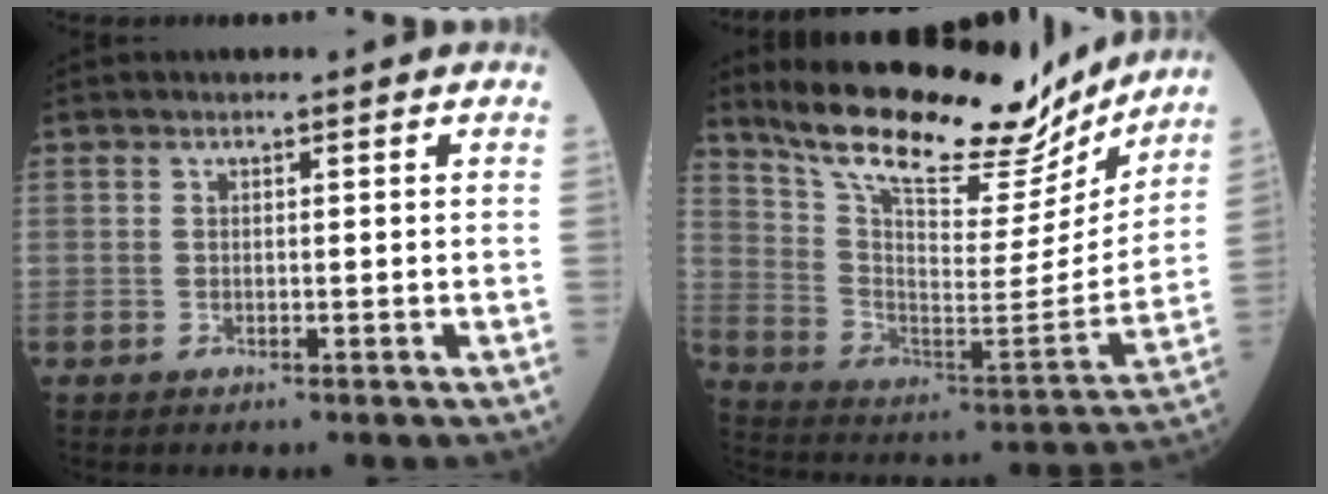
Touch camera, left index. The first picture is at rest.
{"total": 23.0, "force": [19.3, 6.2, 10.8], "torque": [-0.184, -0.017, 0.301]}